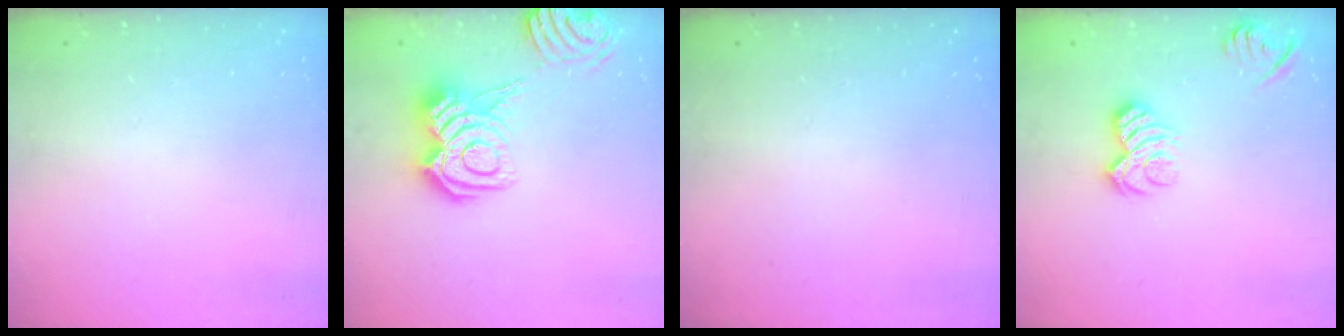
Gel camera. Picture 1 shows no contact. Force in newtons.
{"total": 11.2, "press": 11.1, "slide": 0.8}
{"total": 0.0}
{"total": 8.7, "press": 8.7, "slide": 0.3}